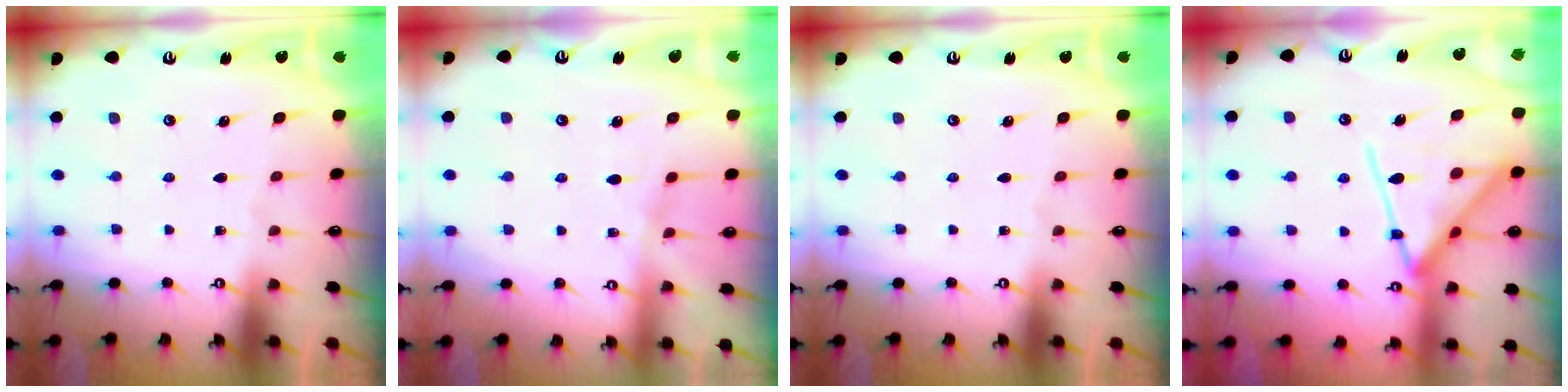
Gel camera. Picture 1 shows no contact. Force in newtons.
{"total": 6.6, "press": 6.6, "slide": 0.6}
{"total": 0.0}
{"total": 16.4, "press": 16.3, "slide": 1.4}